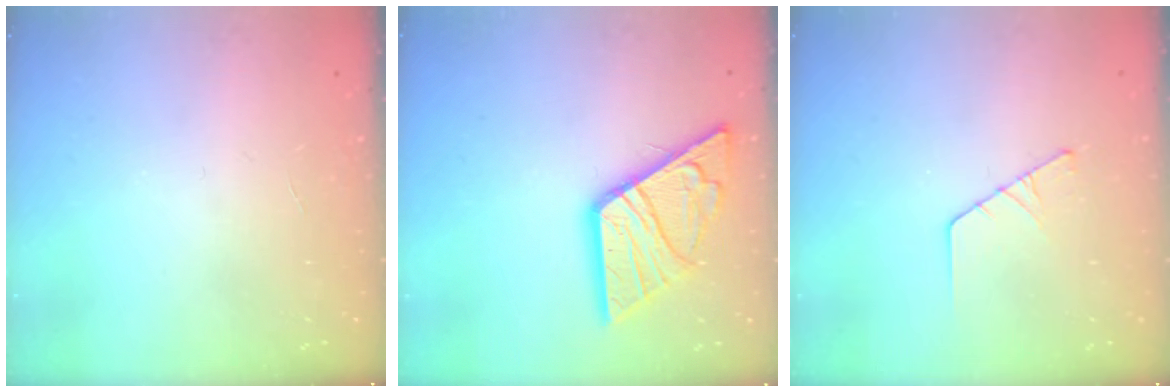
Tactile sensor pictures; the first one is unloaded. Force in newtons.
{"total": 13.3, "press": 13.3, "slide": 0.9}
{"total": 3.3, "press": 3.3, "slide": 0.3}